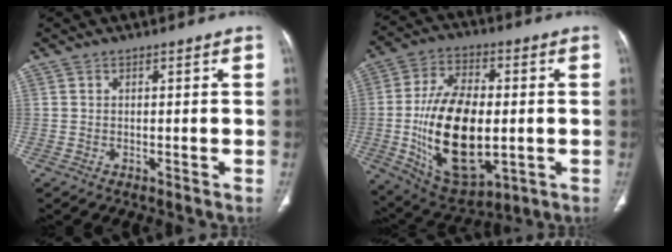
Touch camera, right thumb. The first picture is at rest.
{"total": 21.4, "force": [-2.1, 11.7, 17.8], "torque": [-0.306, -0.002, -0.018]}